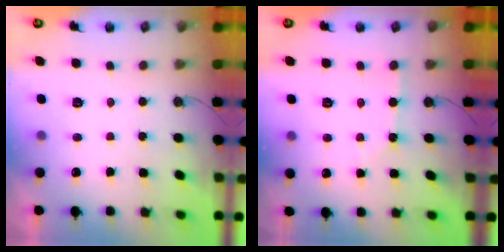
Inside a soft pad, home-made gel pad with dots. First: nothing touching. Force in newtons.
{"total": 2.1, "press": 2.1, "slide": 0.3}